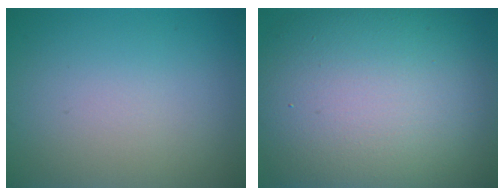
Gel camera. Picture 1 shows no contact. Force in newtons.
{"total": 15.7, "press": 15.7, "slide": 0.8}